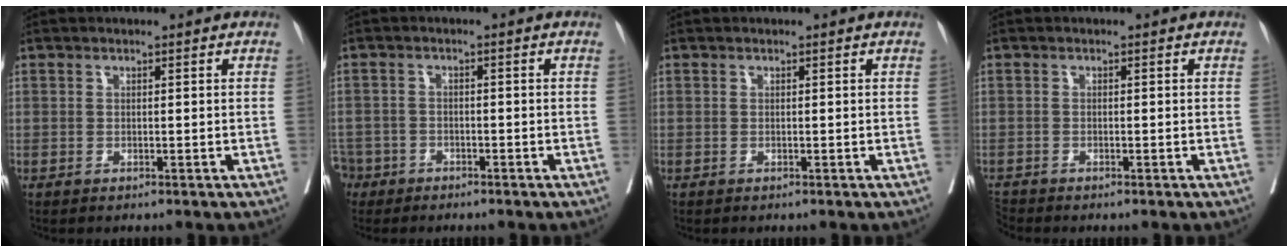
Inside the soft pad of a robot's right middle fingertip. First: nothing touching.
{"total": 5.8, "force": [-4.2, 3.9, 0.2], "torque": [-0.013, 0.003, -0.081]}
{"total": 0.0}
{"total": 1.4, "force": [-1.4, -0.2, 0.0], "torque": [0.002, -0.008, -0.026]}